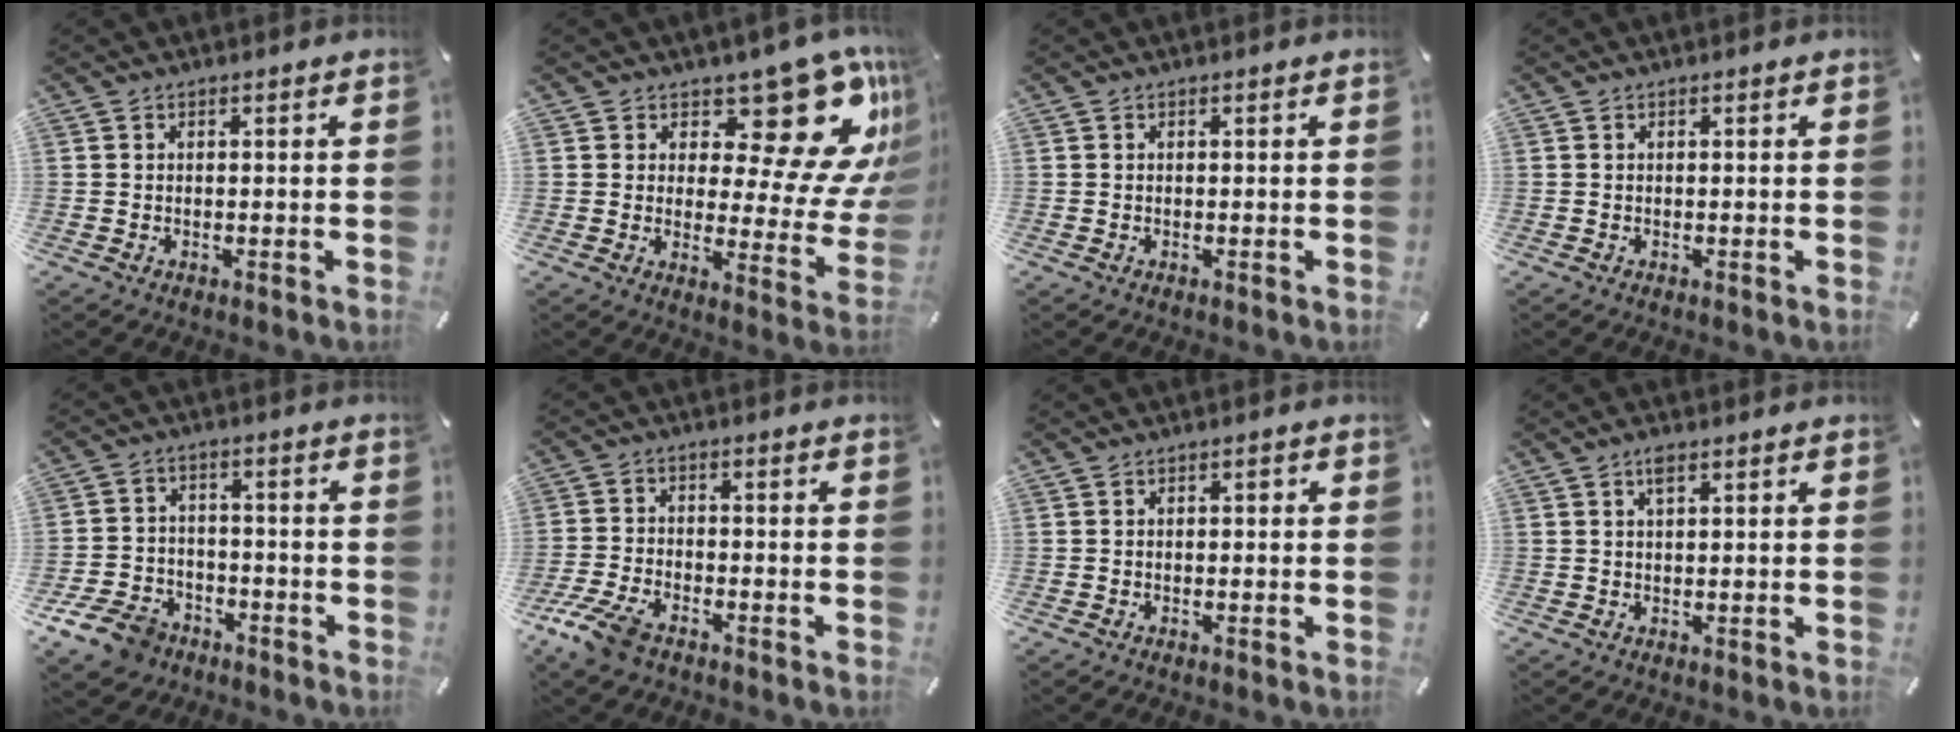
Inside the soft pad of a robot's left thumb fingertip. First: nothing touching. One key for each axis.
{"total": 18.0, "fx": 10.4, "fy": 8.7, "fz": 11.8, "tx": -0.130, "ty": -0.100, "tz": 0.171}
{"total": 0.0}
{"total": 0.0}
{"total": 10.0, "fx": -6.9, "fy": 6.4, "fz": 3.5, "tx": -0.069, "ty": 0.047, "tz": -0.127}
{"total": 7.5, "fx": -5.0, "fy": 3.5, "fz": 4.3, "tx": -0.109, "ty": 0.011, "tz": -0.099}
{"total": 1.0, "fx": -0.3, "fy": 0.5, "fz": 0.7, "tx": -0.015, "ty": 0.004, "tz": -0.008}
{"total": 2.2, "fx": 1.0, "fy": 0.7, "fz": 1.7, "tx": -0.039, "ty": 0.003, "tz": 0.017}